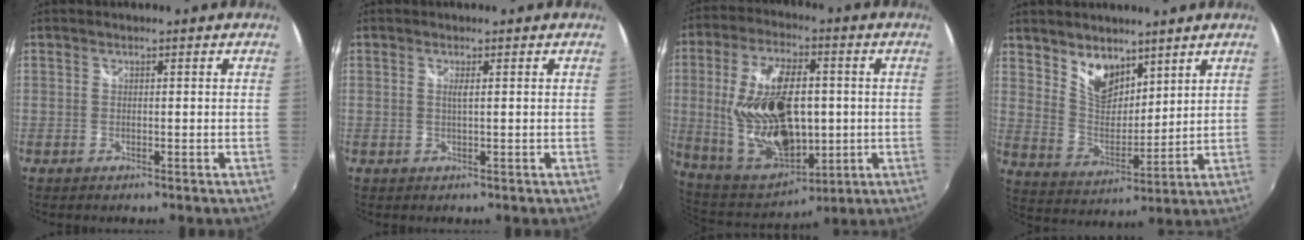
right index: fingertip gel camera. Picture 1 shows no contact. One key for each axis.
{"total": 0.9, "fx": 0.3, "fy": -0.3, "fz": 0.8, "tx": -0.015, "ty": -0.001, "tz": 0.004}
{"total": 22.2, "fx": -0.2, "fy": 12.0, "fz": 18.7, "tx": -0.380, "ty": -0.008, "tz": 0.021}
{"total": 9.3, "fx": 6.4, "fy": 5.2, "fz": 4.1, "tx": -0.064, "ty": -0.001, "tz": 0.127}